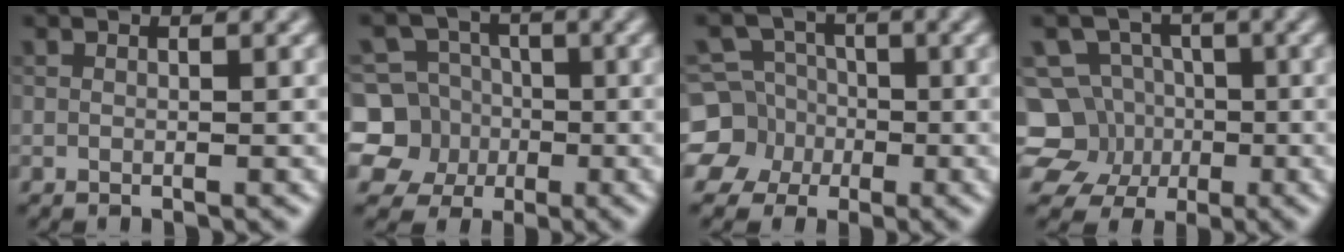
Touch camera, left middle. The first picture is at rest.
{"total": 8.0, "force": [-1.3, 7.7, 2.0], "torque": [-0.039, 0.021, -0.060]}
{"total": 6.6, "force": [-1.8, 6.2, 1.3], "torque": [-0.022, 0.012, -0.062]}
{"total": 9.4, "force": [-2.5, 8.7, 2.6], "torque": [-0.043, 0.012, -0.075]}